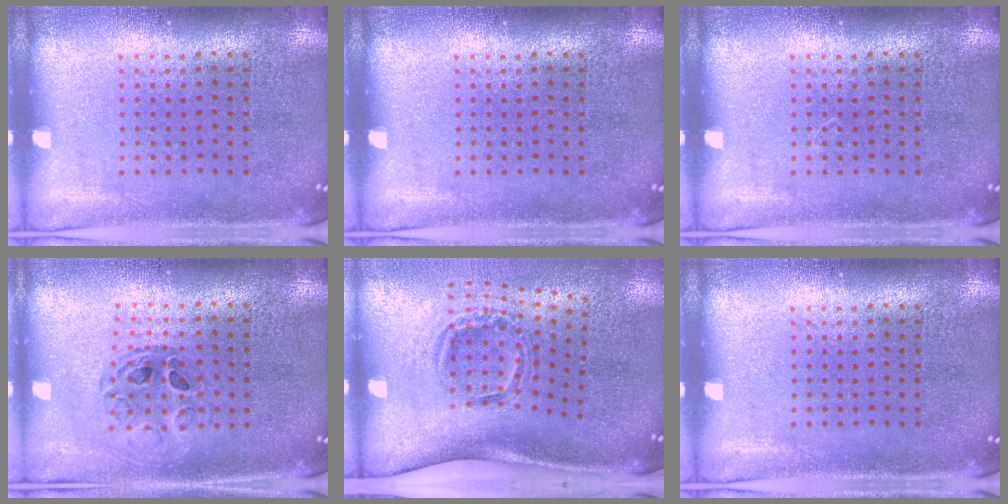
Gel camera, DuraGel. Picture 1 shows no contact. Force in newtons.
{"total": 0.0}
{"total": 0.0}
{"total": 0.8, "press": 0.8, "slide": 0.1}
{"total": 2.1, "press": 1.2, "slide": 1.6}
{"total": 0.0}